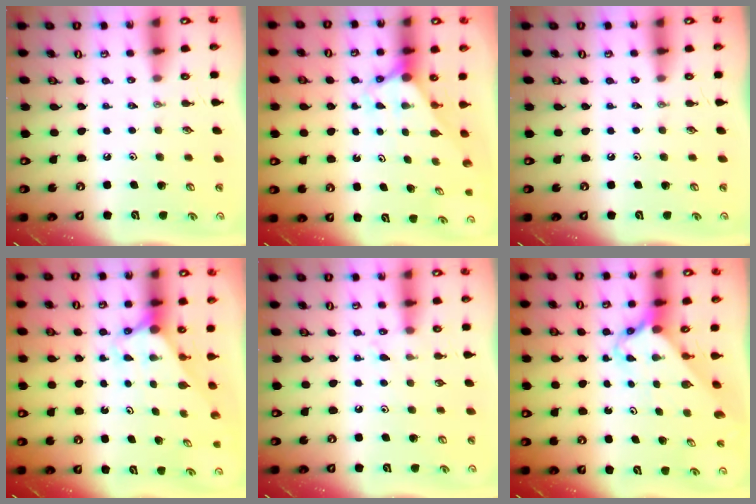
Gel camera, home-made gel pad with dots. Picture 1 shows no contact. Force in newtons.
{"total": 2.9, "press": 2.9, "slide": 0.0}
{"total": 0.0}
{"total": 2.9, "press": 2.9, "slide": 0.0}
{"total": 6.1, "press": 6.1, "slide": 0.7}
{"total": 2.8, "press": 2.8, "slide": 0.2}